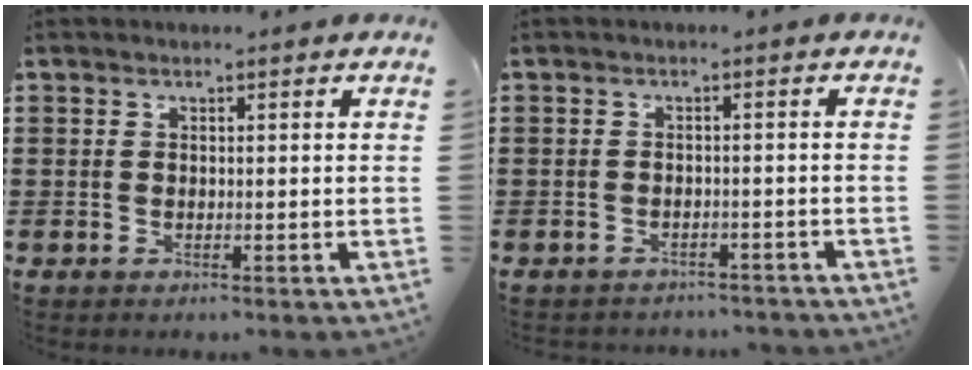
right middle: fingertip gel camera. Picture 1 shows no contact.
{"total": 1.8, "force": [-1.8, 0.4, -0.1], "torque": [-0.004, 0.003, -0.041]}